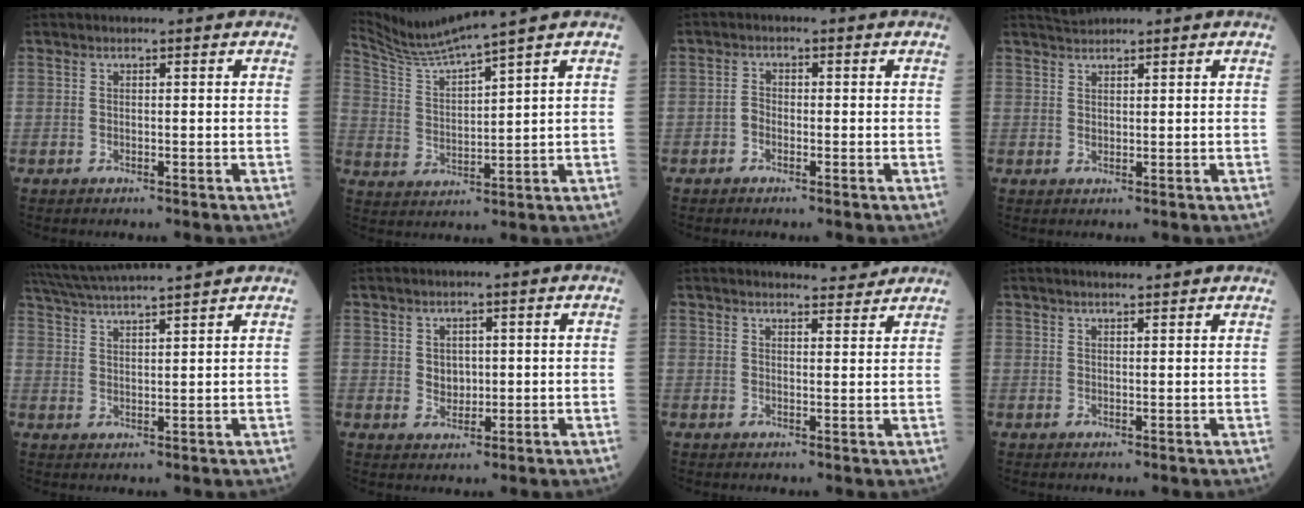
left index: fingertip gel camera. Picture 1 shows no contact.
{"total": 7.7, "force": [6.9, -2.5, 2.2], "torque": [-0.061, -0.006, 0.146]}
{"total": 1.3, "force": [-0.7, 0.8, 0.8], "torque": [-0.013, 0.003, -0.016]}
{"total": 1.9, "force": [1.9, 0.1, 0.0], "torque": [-0.005, 0.009, 0.041]}
{"total": 12.6, "force": [11.4, -1.0, 5.3], "torque": [-0.105, 0.025, 0.178]}
{"total": 2.5, "force": [0.5, 2.0, 1.4], "torque": [-0.028, 0.002, 0.014]}
{"total": 5.3, "force": [5.1, 0.6, 0.9], "torque": [-0.013, -0.002, 0.059]}
{"total": 4.4, "force": [4.1, 0.4, 1.6], "torque": [-0.022, 0.023, 0.056]}